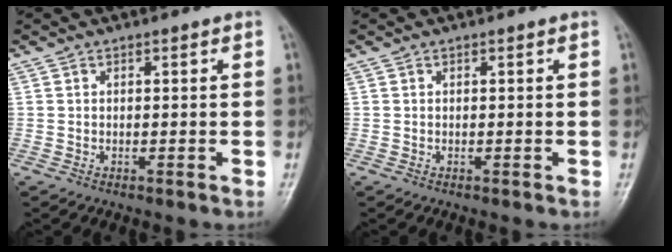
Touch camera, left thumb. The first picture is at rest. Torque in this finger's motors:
{"motor_torque": [0.00, 0.00, 0.00, 0.00, 0.00]}